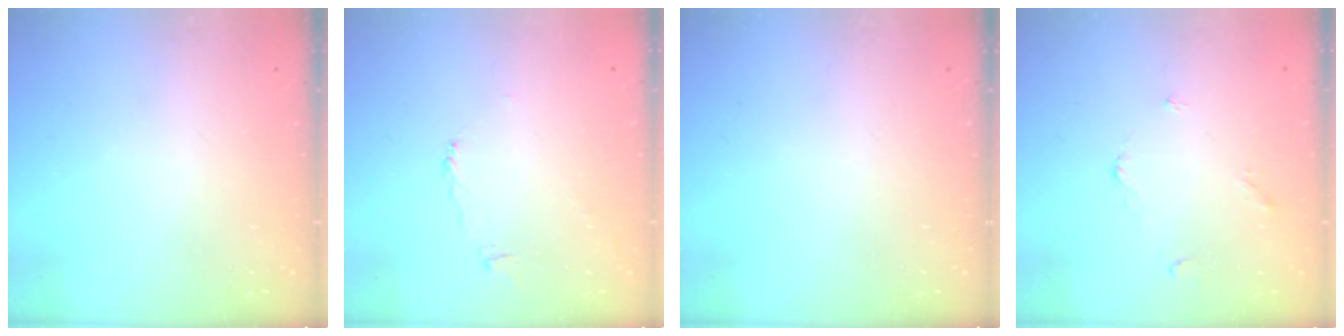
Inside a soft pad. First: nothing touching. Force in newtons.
{"total": 2.2, "press": 2.1, "slide": 0.4}
{"total": 0.0}
{"total": 2.9, "press": 2.9, "slide": 0.5}